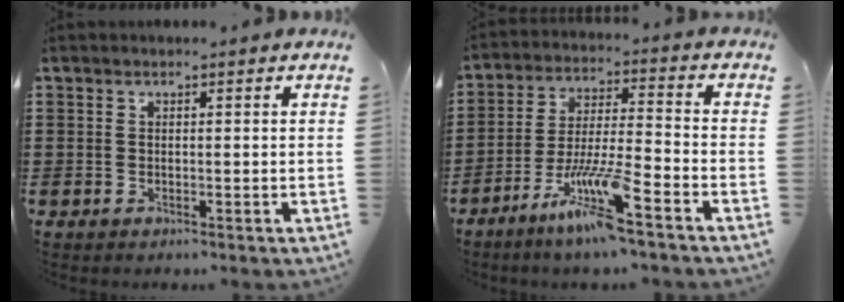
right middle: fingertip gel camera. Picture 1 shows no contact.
{"total": 9.9, "force": [-6.7, 0.4, 7.3], "torque": [-0.150, -0.010, -0.130]}